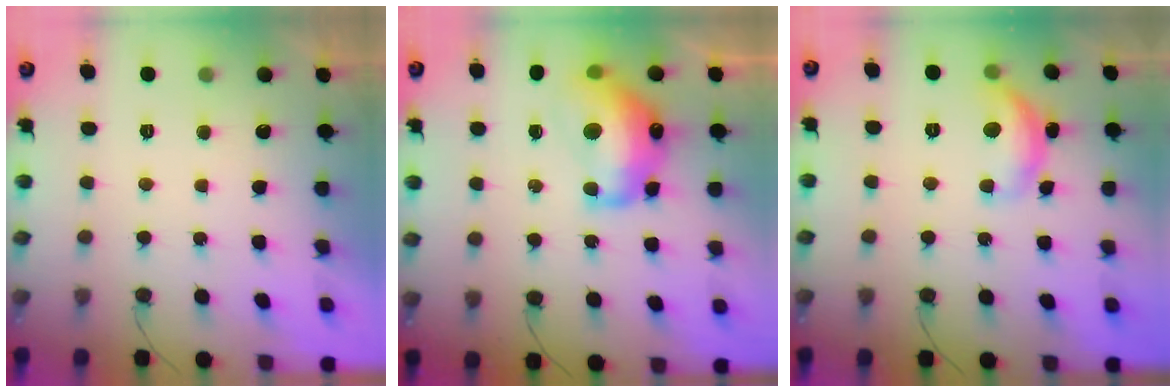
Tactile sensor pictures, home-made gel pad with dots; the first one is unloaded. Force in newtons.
{"total": 16.1, "press": 16.0, "slide": 1.5}
{"total": 11.4, "press": 11.4, "slide": 0.6}